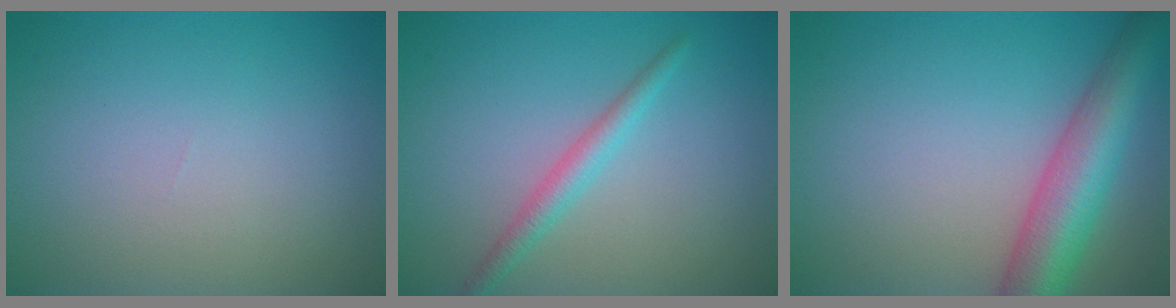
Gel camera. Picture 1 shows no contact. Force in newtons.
{"total": 2.1, "press": 2.1, "slide": 0.1}
{"total": 7.2, "press": 7.2, "slide": 0.3}